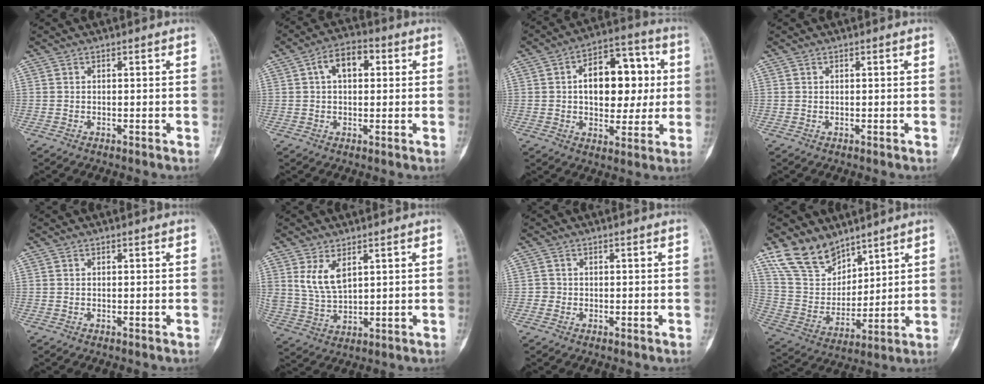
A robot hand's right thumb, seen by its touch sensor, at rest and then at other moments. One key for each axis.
{"total": 7.3, "fx": 1.8, "fy": 4.3, "fz": 5.6, "tx": -0.083, "ty": 0.017, "tz": 0.022}
{"total": 16.6, "fx": 2.1, "fy": 10.2, "fz": 13.0, "tx": -0.146, "ty": 0.021, "tz": 0.027}
{"total": 0.0}
{"total": 0.0}
{"total": 6.8, "fx": 3.1, "fy": 3.5, "fz": 5.0, "tx": -0.090, "ty": -0.019, "tz": 0.074}
{"total": 1.1, "fx": -0.2, "fy": 1.1, "fz": 0.0, "tx": 0.006, "ty": 0.006, "tz": -0.007}
{"total": 13.3, "fx": 9.7, "fy": 7.9, "fz": 4.4, "tx": -0.060, "ty": -0.051, "tz": 0.204}